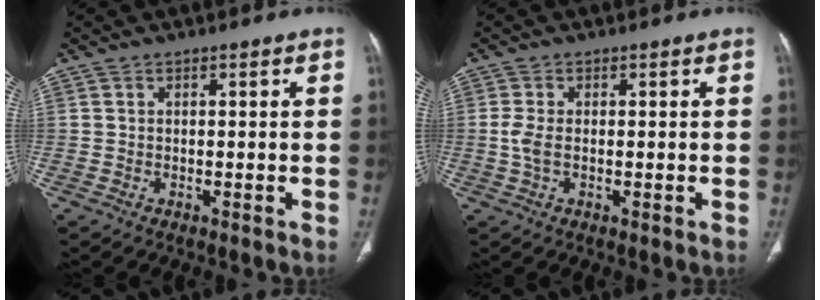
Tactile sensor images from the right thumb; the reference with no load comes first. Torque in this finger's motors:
{"motor_torque": [1.74, 3.27, 0.12, 0.67, 0.21]}